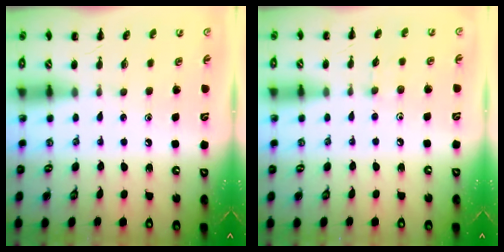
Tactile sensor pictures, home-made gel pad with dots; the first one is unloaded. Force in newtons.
{"total": 3.5, "press": 3.2, "slide": 1.2}